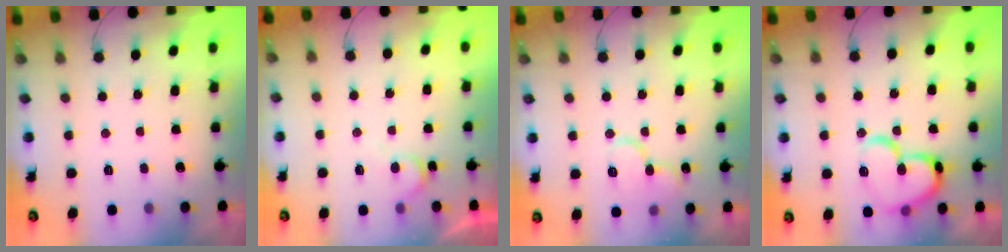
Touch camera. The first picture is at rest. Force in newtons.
{"total": 6.7, "press": 6.6, "slide": 0.5}
{"total": 11.9, "press": 11.9, "slide": 1.3}
{"total": 16.5, "press": 16.4, "slide": 2.0}